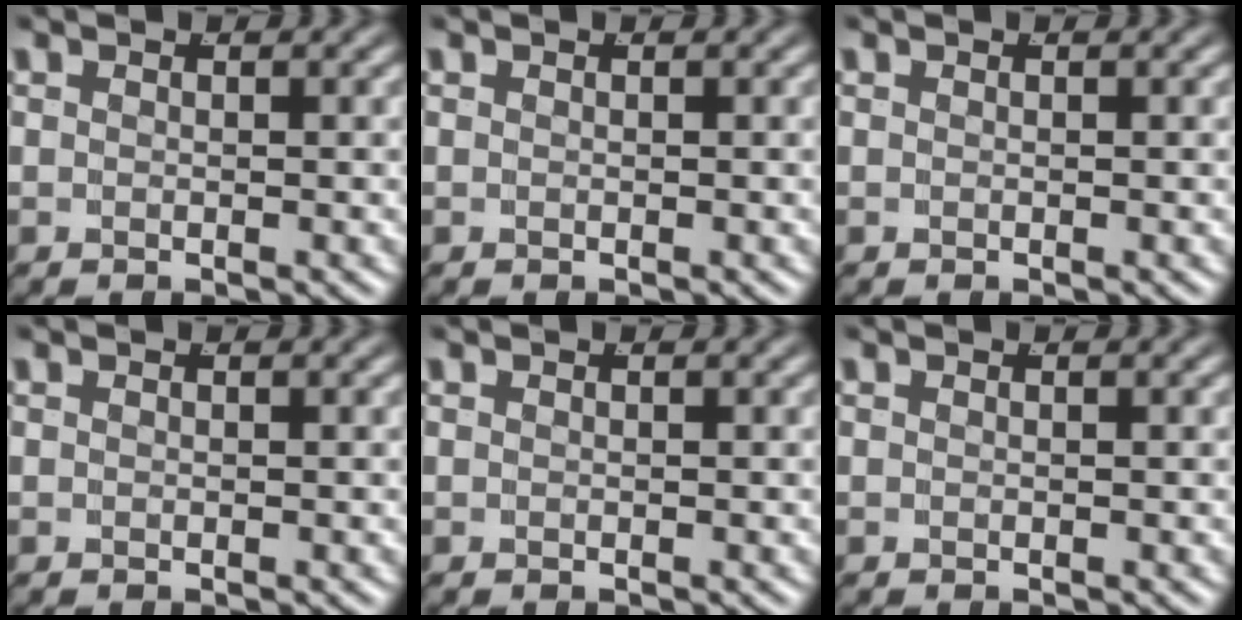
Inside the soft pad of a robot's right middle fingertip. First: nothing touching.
{"total": 0.0}
{"total": 0.0}
{"total": 0.0}
{"total": 0.0}
{"total": 0.0}